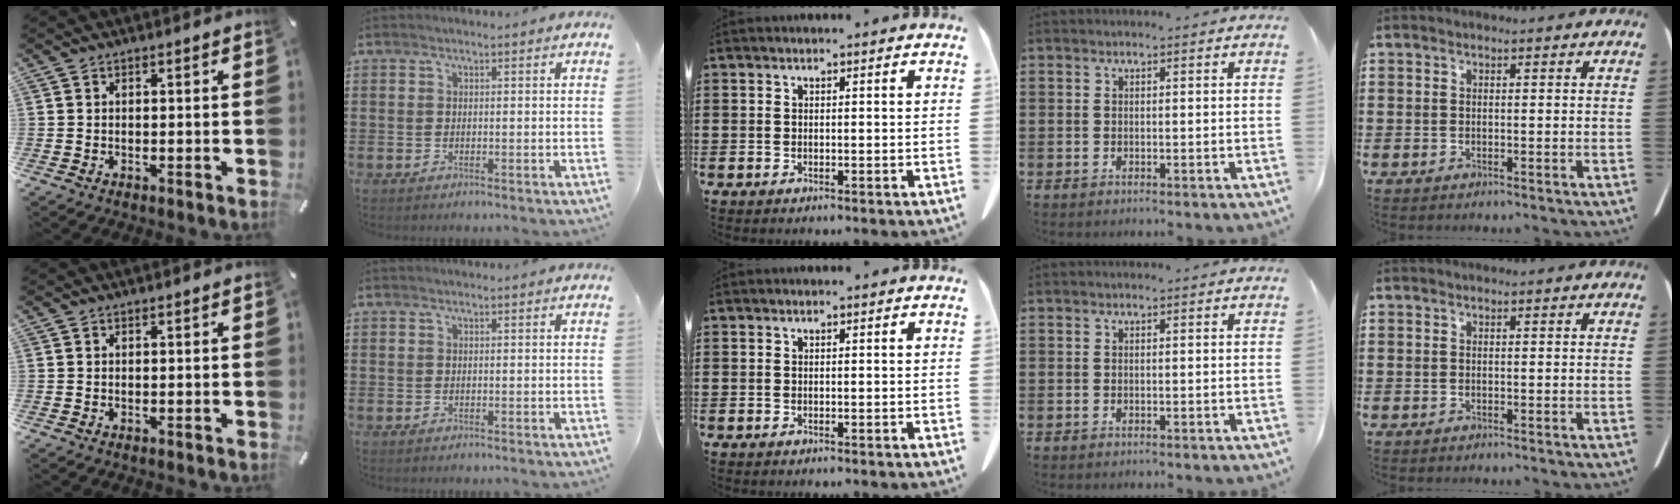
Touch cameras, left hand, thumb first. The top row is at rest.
{}